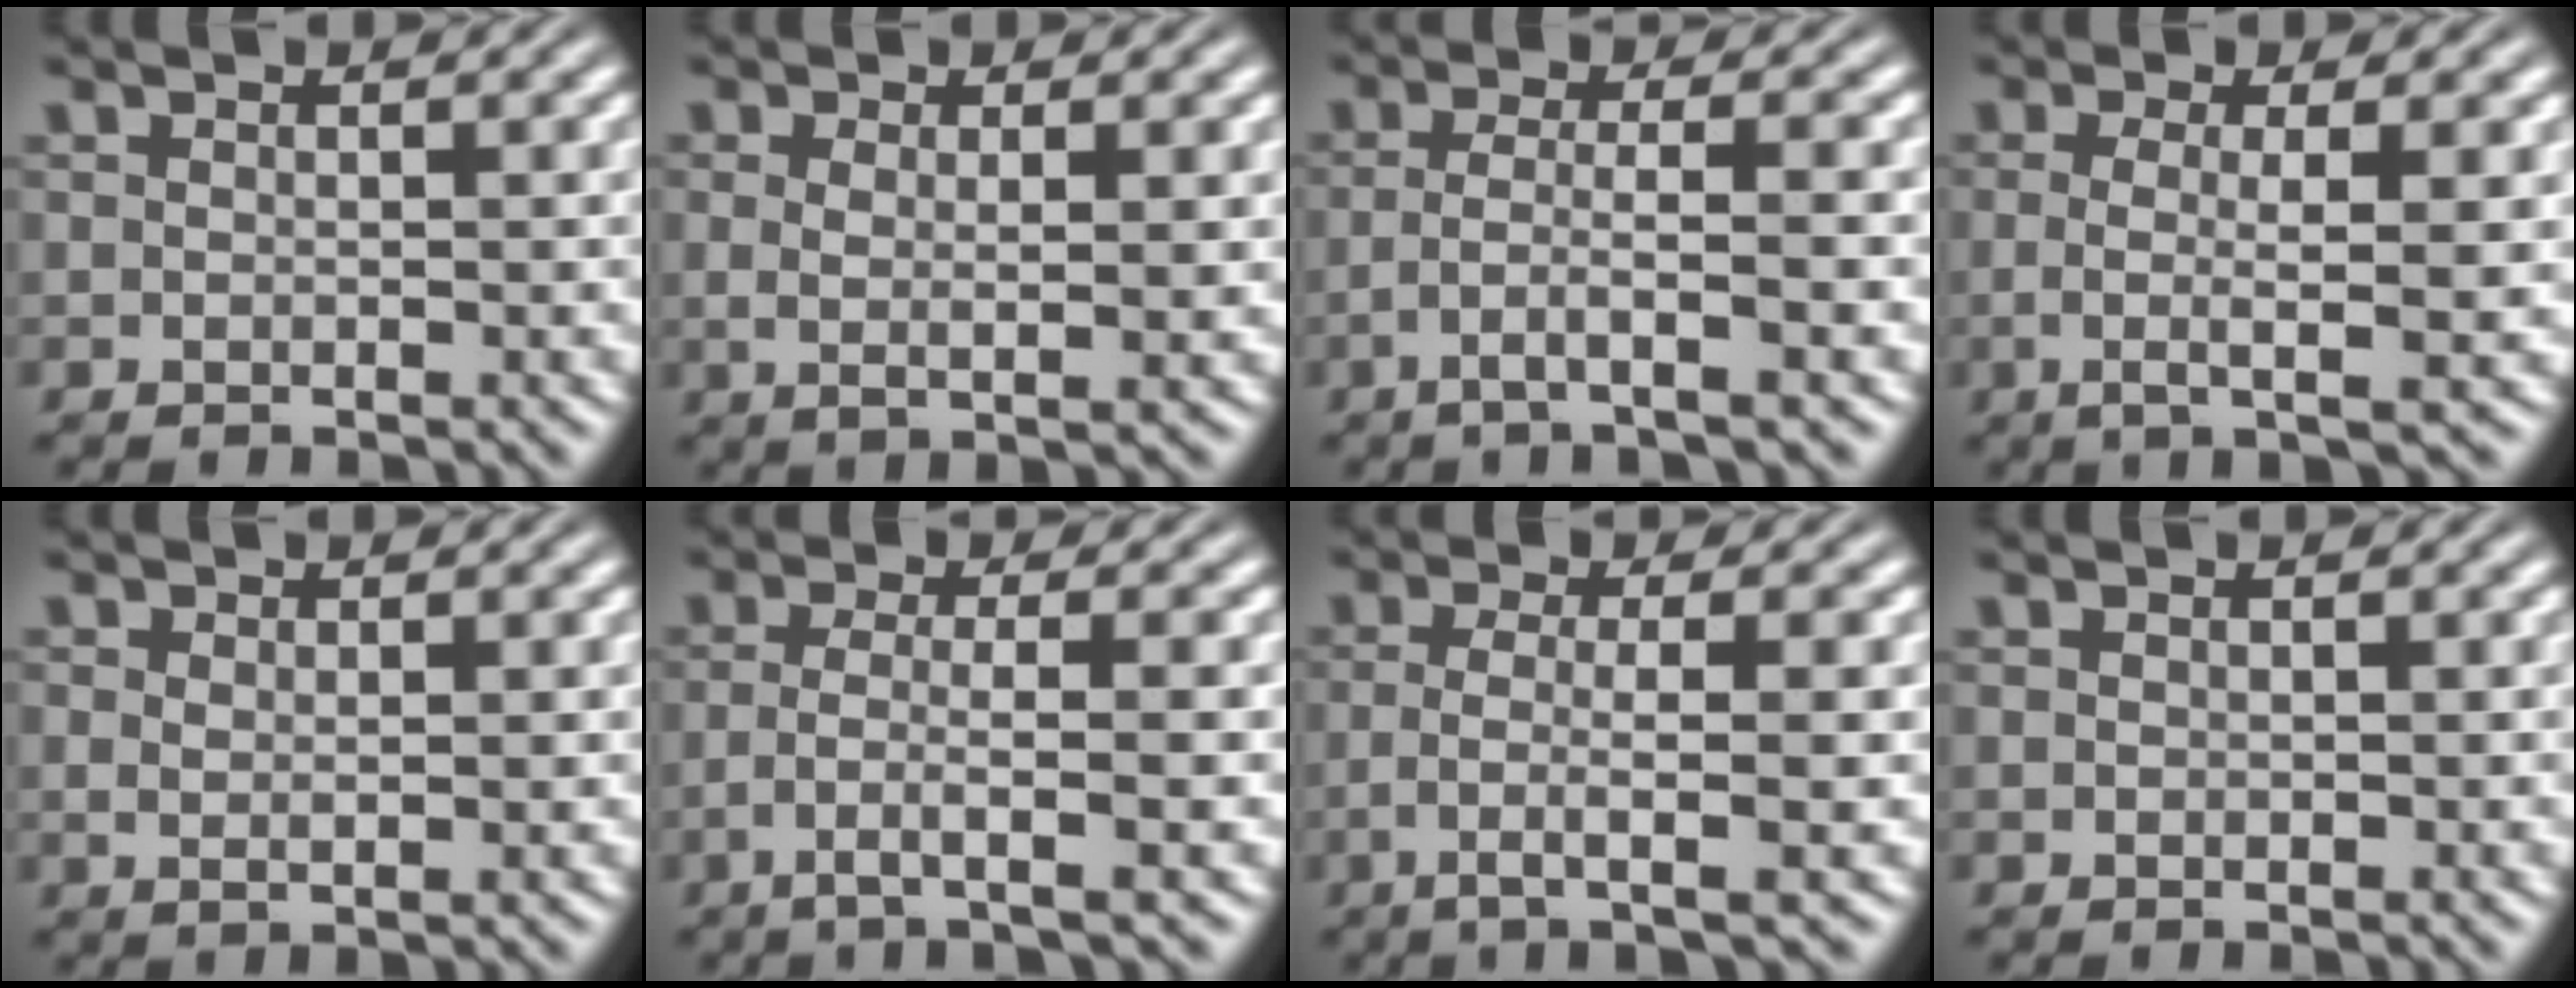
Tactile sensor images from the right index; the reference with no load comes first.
{"total": 2.1, "force": [0.4, -0.4, 2.0], "torque": [-0.039, -0.014, 0.018]}
{"total": 3.6, "force": [-2.0, -0.6, 2.9], "torque": [-0.056, -0.018, -0.024]}
{"total": 3.8, "force": [-0.1, -0.5, 3.8], "torque": [-0.063, -0.012, 0.005]}
{"total": 1.2, "force": [0.4, 0.1, 1.1], "torque": [-0.018, -0.012, 0.017]}
{"total": 3.5, "force": [-1.4, -0.5, 3.2], "torque": [-0.064, -0.019, -0.014]}
{"total": 3.9, "force": [-1.0, -0.4, 3.7], "torque": [-0.069, -0.019, -0.007]}
{"total": 0.0}